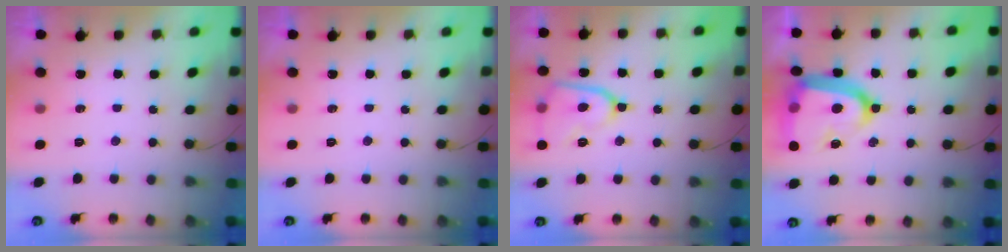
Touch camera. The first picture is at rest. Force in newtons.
{"total": 0.0}
{"total": 11.3, "press": 11.3, "slide": 1.2}
{"total": 20.2, "press": 20.1, "slide": 1.9}